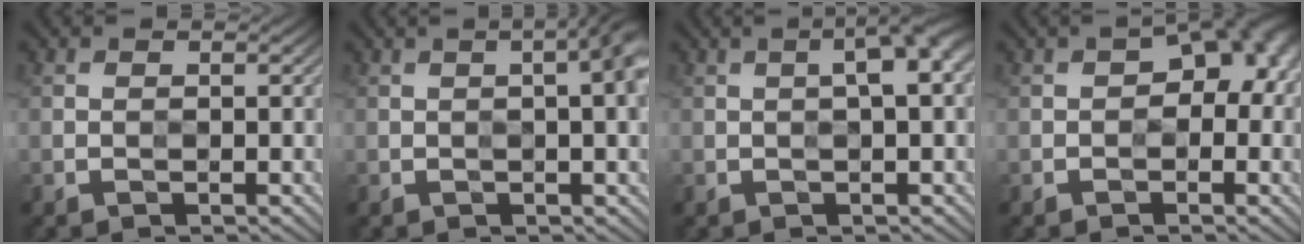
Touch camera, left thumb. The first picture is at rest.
{"total": 4.4, "force": [0.7, 1.1, 4.2], "torque": [-0.045, 0.017, -0.001]}
{"total": 4.0, "force": [0.8, 0.8, 3.8], "torque": [-0.052, 0.018, 0.009]}
{"total": 6.9, "force": [0.5, 4.3, 5.3], "torque": [-0.040, 0.018, -0.007]}